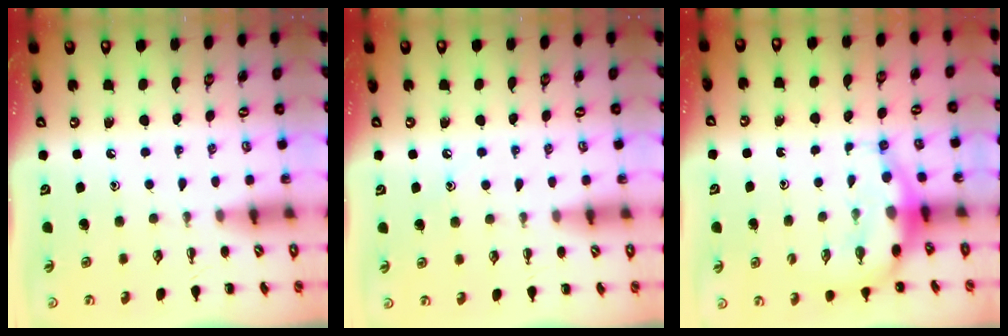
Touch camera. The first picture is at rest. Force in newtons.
{"total": 6.1, "press": 5.8, "slide": 1.7}
{"total": 7.0, "press": 6.8, "slide": 1.6}